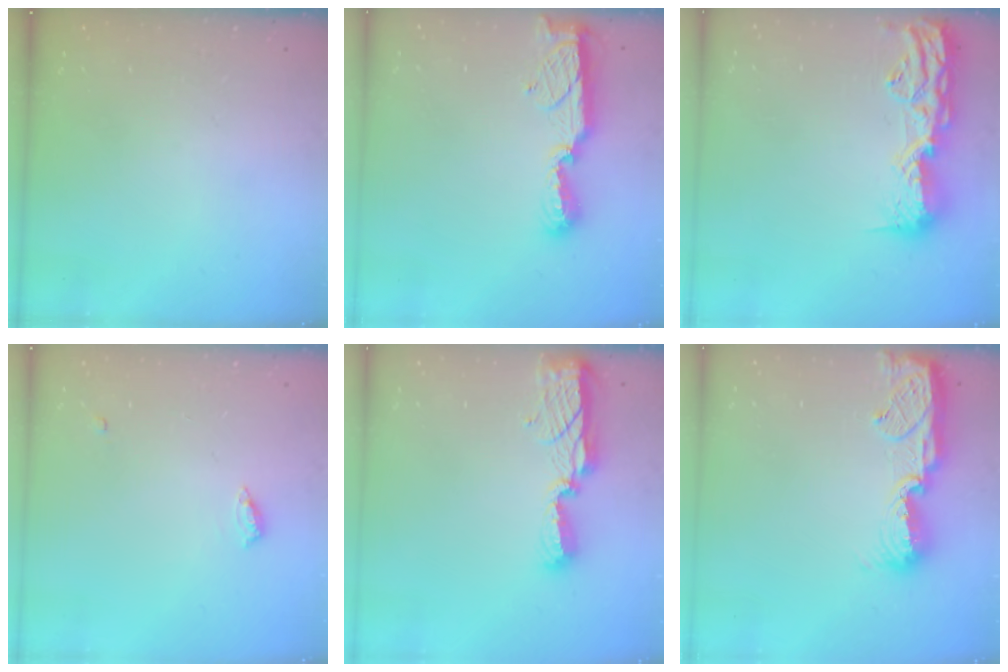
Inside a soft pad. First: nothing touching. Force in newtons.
{"total": 8.5, "press": 8.4, "slide": 0.2}
{"total": 16.3, "press": 15.9, "slide": 3.5}
{"total": 4.5, "press": 4.5, "slide": 0.4}
{"total": 8.3, "press": 8.3, "slide": 0.8}
{"total": 11.6, "press": 11.5, "slide": 1.1}